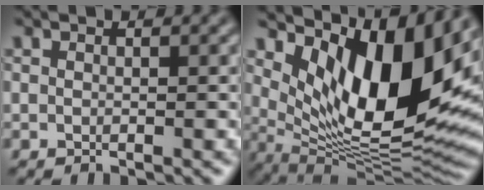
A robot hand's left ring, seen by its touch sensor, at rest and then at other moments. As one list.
[{"total": 14.3, "force": [4.7, 6.2, 12.0], "torque": [-0.191, -0.013, 0.091]}]